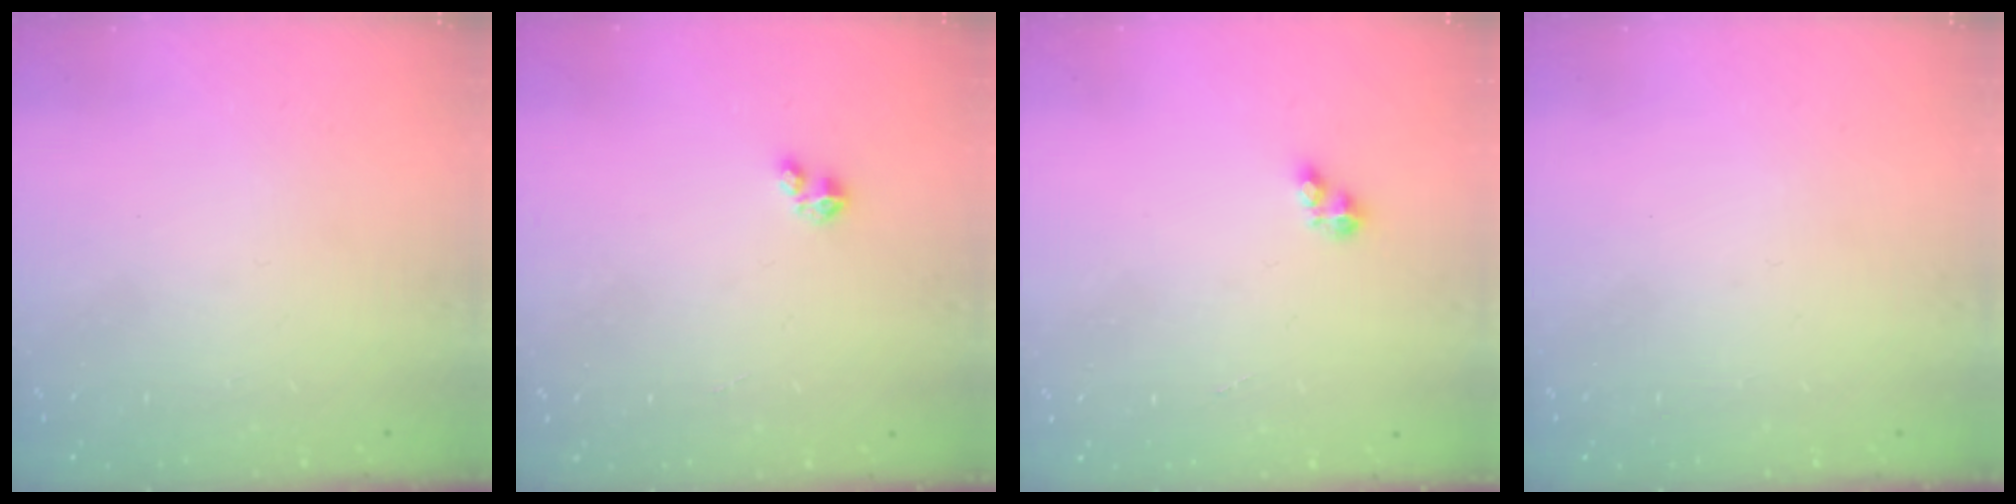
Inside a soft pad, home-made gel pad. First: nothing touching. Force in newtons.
{"total": 2.7, "press": 2.7, "slide": 0.4}
{"total": 3.0, "press": 2.9, "slide": 0.5}
{"total": 0.0}